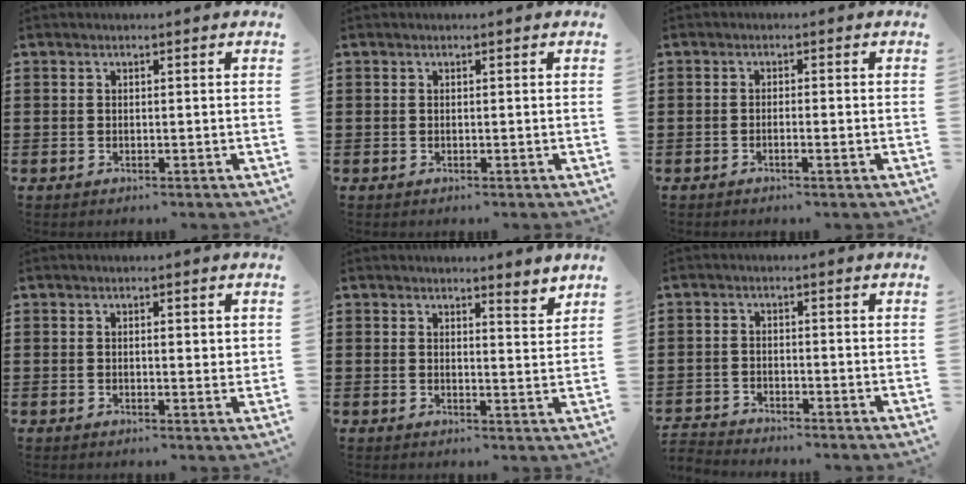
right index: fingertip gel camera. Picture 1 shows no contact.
{"total": 0.0}
{"total": 1.2, "force": [-0.9, -0.1, 0.8], "torque": [-0.014, -0.003, -0.016]}
{"total": 1.2, "force": [0.3, 0.3, 1.2], "torque": [-0.023, 0.005, 0.004]}
{"total": 2.5, "force": [2.4, 0.0, 0.6], "torque": [-0.010, -0.005, 0.043]}
{"total": 2.3, "force": [-2.2, 0.2, -0.4], "torque": [-0.001, 0.001, -0.049]}